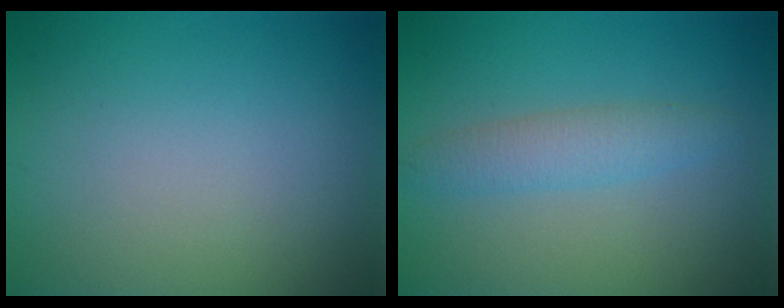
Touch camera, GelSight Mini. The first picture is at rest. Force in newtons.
{"total": 2.5, "press": 2.5, "slide": 0.1}